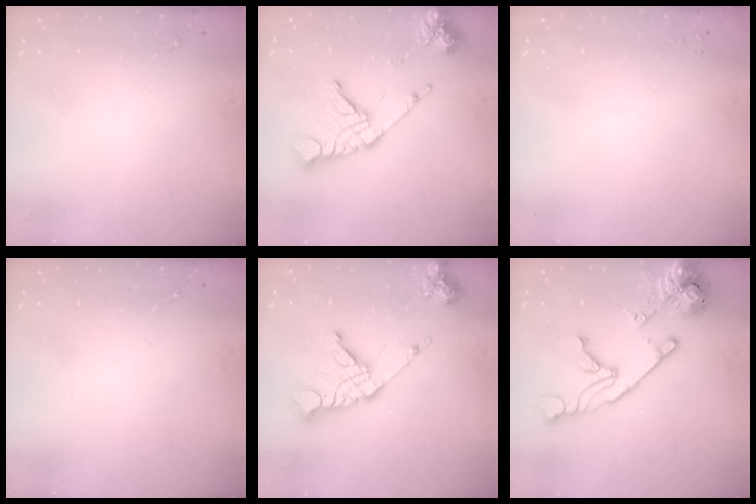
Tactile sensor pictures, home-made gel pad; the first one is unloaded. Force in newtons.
{"total": 16.8, "press": 16.7, "slide": 2.2}
{"total": 2.0, "press": 2.0, "slide": 0.3}
{"total": 0.0}
{"total": 16.4, "press": 16.3, "slide": 1.9}
{"total": 18.4, "press": 18.2, "slide": 2.3}